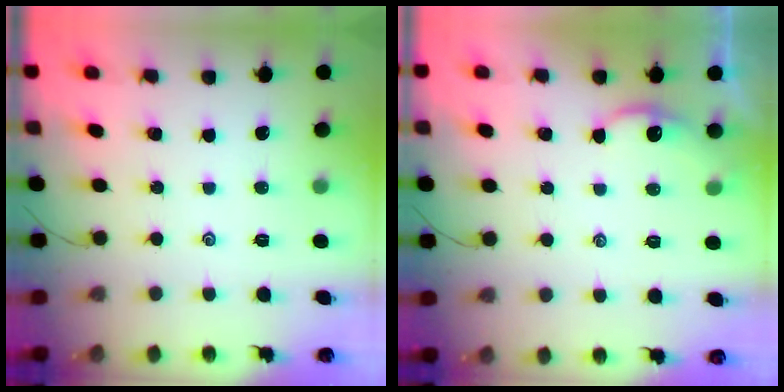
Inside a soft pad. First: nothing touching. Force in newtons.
{"total": 2.2, "press": 2.2, "slide": 0.2}